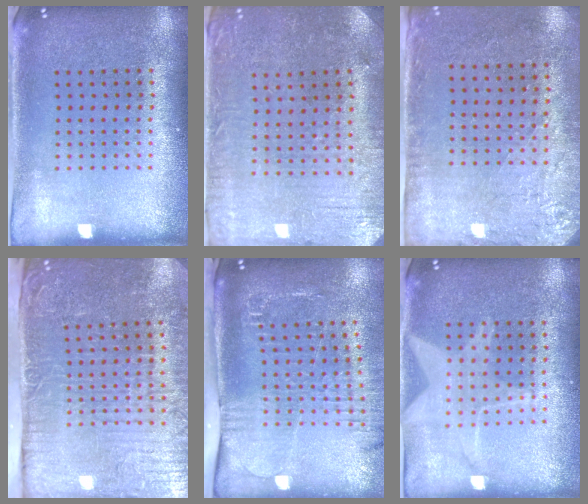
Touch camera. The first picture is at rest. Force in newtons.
{"total": 0.7, "press": 0.6, "slide": 0.4}
{"total": 2.9, "press": 2.3, "slide": 1.6}
{"total": 5.6, "press": 4.7, "slide": 3.0}
{"total": 2.6, "press": 2.0, "slide": 1.6}
{"total": 1.5, "press": 1.5, "slide": 0.2}